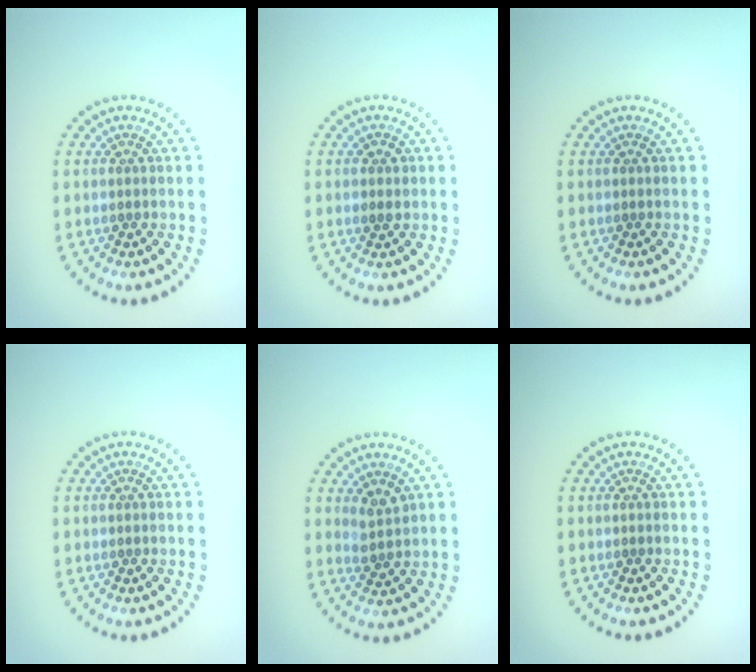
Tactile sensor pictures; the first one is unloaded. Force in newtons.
{"total": 1.3, "press": 1.3, "slide": 0.2}
{"total": 0.0}
{"total": 0.0}
{"total": 1.8, "press": 1.4, "slide": 1.0}
{"total": 0.0}